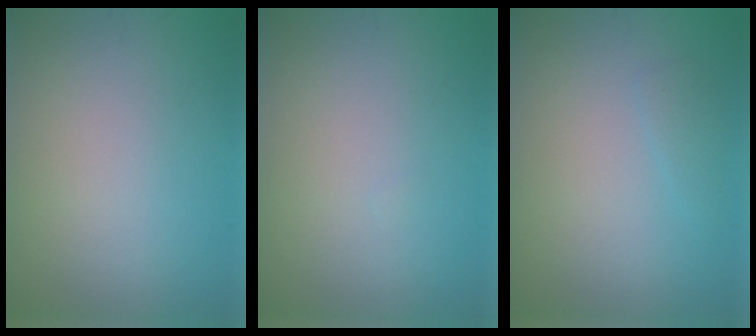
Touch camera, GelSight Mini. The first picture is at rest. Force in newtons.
{"total": 0.0}
{"total": 1.0, "press": 1.0, "slide": 0.1}